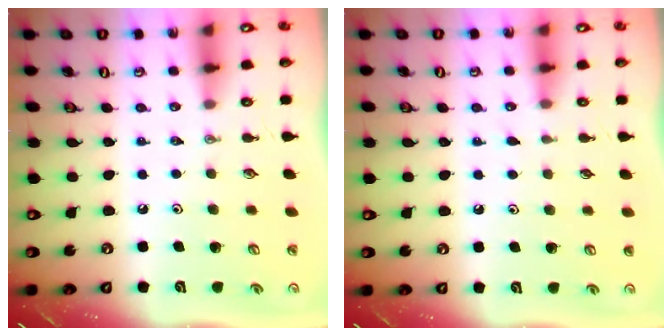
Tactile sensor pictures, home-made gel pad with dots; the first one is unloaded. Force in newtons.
{"total": 1.6, "press": 1.6, "slide": 0.3}